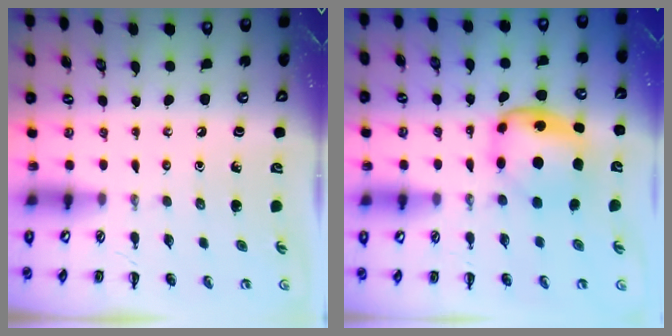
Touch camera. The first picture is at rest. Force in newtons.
{"total": 5.9, "press": 5.9, "slide": 0.3}